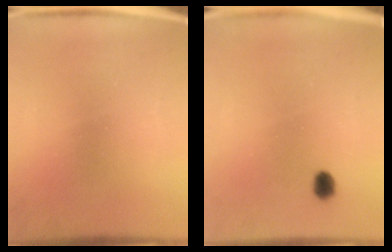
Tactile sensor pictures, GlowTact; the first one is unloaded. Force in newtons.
{"total": 2.7}